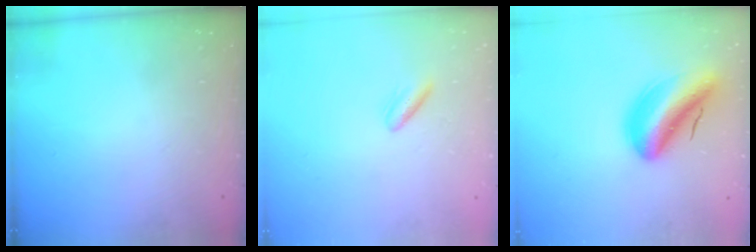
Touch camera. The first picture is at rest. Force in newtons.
{"total": 3.8, "press": 3.5, "slide": 1.5}
{"total": 10.5, "press": 10.0, "slide": 3.4}